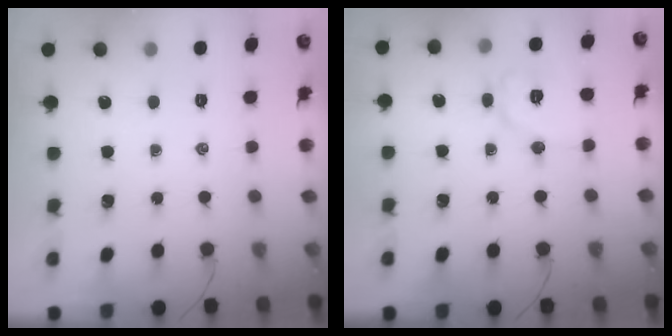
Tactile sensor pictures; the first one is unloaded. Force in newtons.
{"total": 9.0, "press": 9.0, "slide": 0.2}